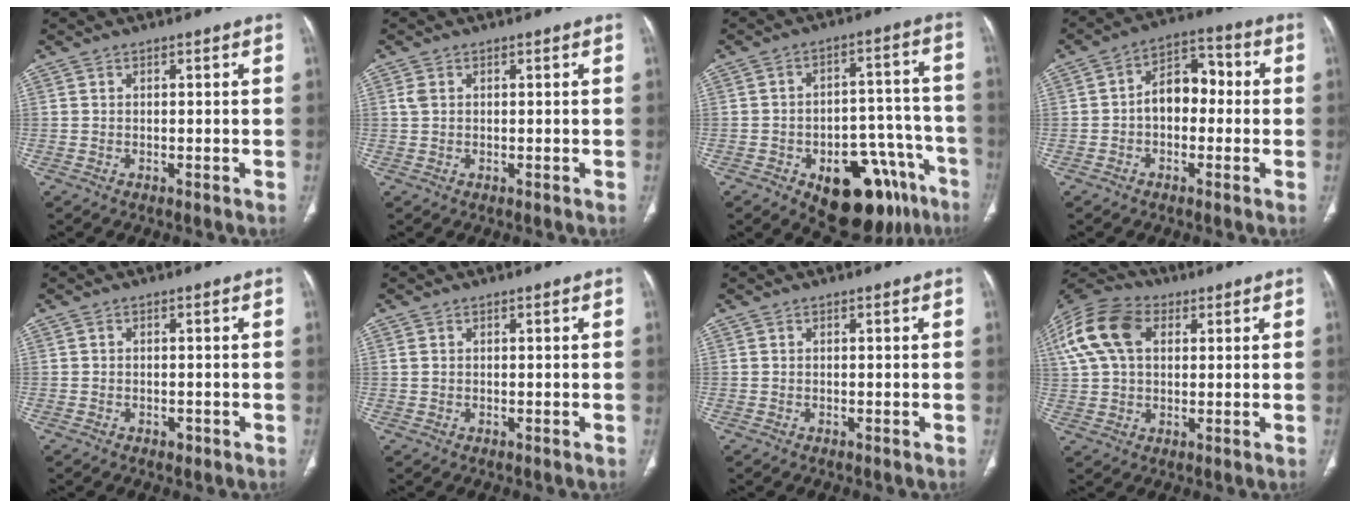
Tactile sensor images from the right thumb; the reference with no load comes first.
{"total": 1.4, "force": [0.4, 0.9, 0.9], "torque": [-0.025, 0.006, 0.014]}
{"total": 20.1, "force": [-10.9, 10.6, 13.1], "torque": [-0.101, 0.082, -0.140]}
{"total": 8.9, "force": [-0.6, 6.0, 6.5], "torque": [-0.073, 0.037, -0.022]}
{"total": 1.2, "force": [-0.6, 0.9, 0.5], "torque": [-0.004, 0.002, -0.007]}
{"total": 0.8, "force": [0.3, 0.6, 0.4], "torque": [-0.009, 0.005, 0.009]}
{"total": 0.0}
{"total": 18.2, "force": [6.0, 12.1, 12.2], "torque": [-0.273, 0.032, 0.106]}